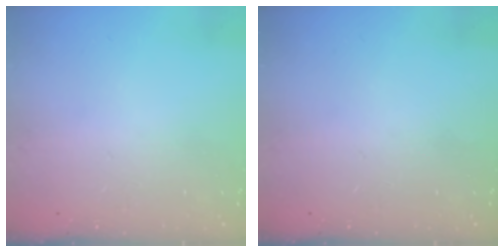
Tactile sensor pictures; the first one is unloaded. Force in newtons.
{"total": 0.0}